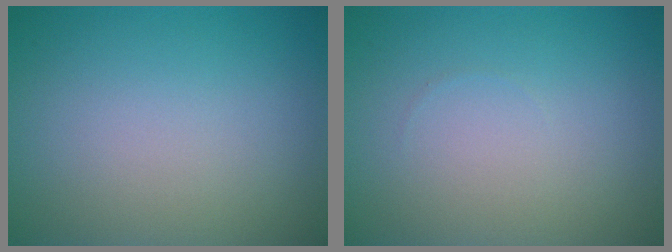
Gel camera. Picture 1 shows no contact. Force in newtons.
{"total": 0.0}